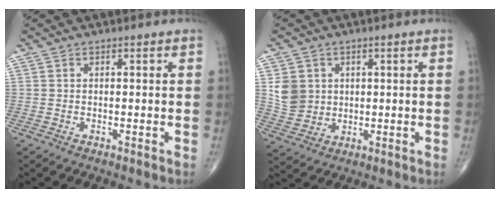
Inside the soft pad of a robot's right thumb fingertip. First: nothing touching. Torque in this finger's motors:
{"motor_torque": [-0.03, 0.04, 0.00, 0.00, 0.00]}